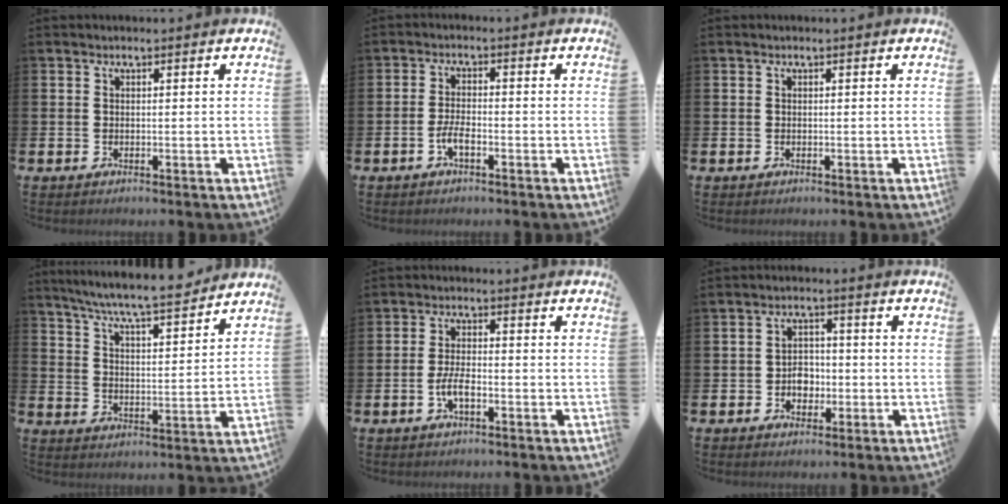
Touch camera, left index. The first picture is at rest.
{"total": 2.7, "force": [-1.2, 0.9, 2.2], "torque": [-0.041, -0.002, -0.026]}
{"total": 0.0}
{"total": 7.5, "force": [7.1, -0.2, 2.5], "torque": [-0.072, -0.050, 0.122]}
{"total": 3.4, "force": [-1.3, 1.2, 2.9], "torque": [-0.051, 0.000, -0.027]}
{"total": 3.4, "force": [-0.9, 2.7, 1.7], "torque": [-0.024, 0.002, -0.024]}